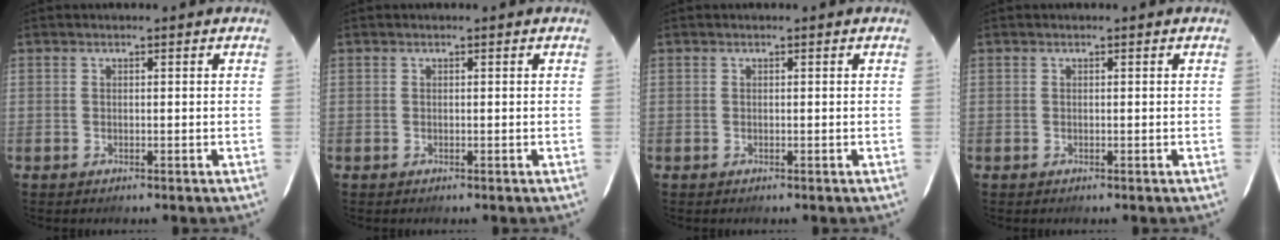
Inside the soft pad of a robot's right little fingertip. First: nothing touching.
{"total": 0.0}
{"total": 0.0}
{"total": 0.0}